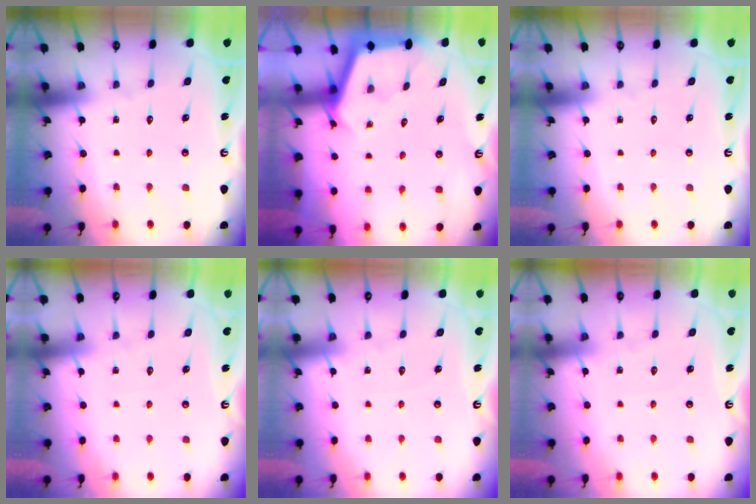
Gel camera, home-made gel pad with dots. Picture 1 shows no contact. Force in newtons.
{"total": 2.5, "press": 2.5, "slide": 0.1}
{"total": 0.0}
{"total": 1.6, "press": 1.6, "slide": 0.3}
{"total": 2.9, "press": 2.9, "slide": 0.5}
{"total": 3.7, "press": 3.6, "slide": 0.5}